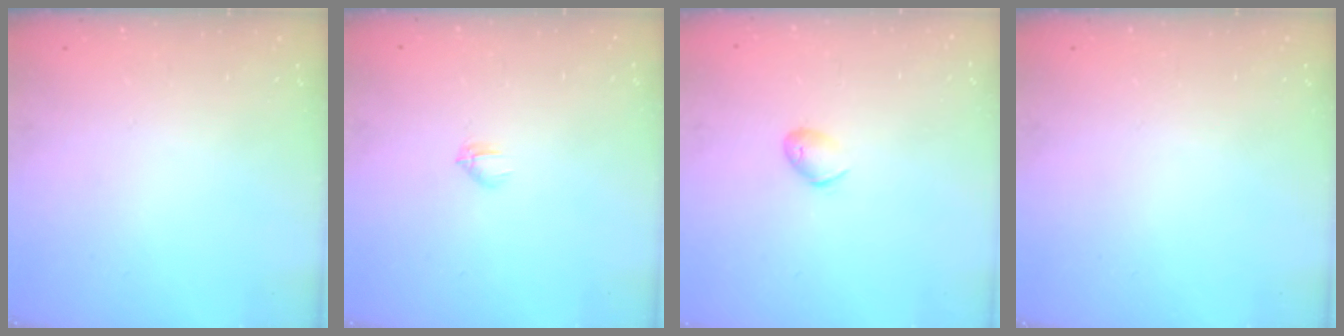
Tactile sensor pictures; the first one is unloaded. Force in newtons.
{"total": 2.7, "press": 2.5, "slide": 0.8}
{"total": 5.9, "press": 5.8, "slide": 0.7}
{"total": 0.0}